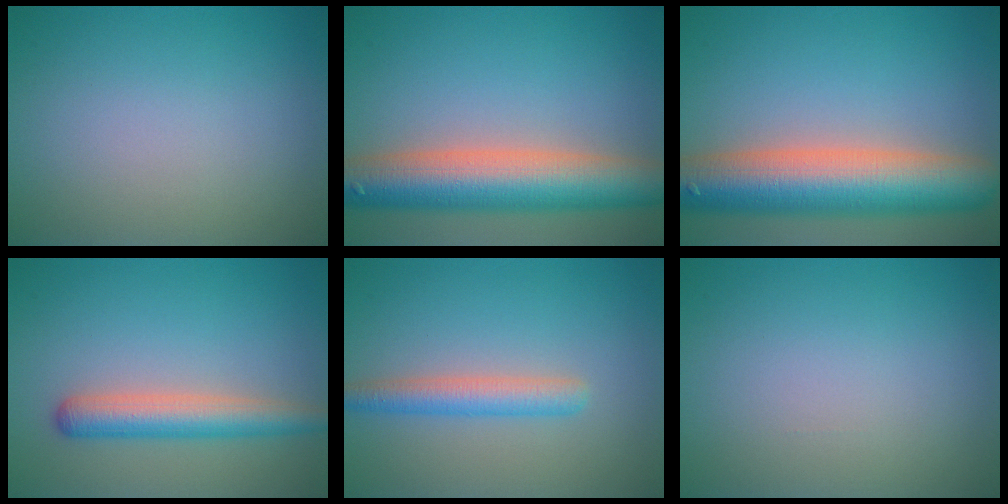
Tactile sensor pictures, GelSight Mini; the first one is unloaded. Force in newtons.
{"total": 9.6, "press": 9.6, "slide": 0.6}
{"total": 10.8, "press": 10.8, "slide": 0.6}
{"total": 4.1, "press": 4.1, "slide": 0.1}
{"total": 3.0, "press": 3.0, "slide": 0.1}
{"total": 0.0}